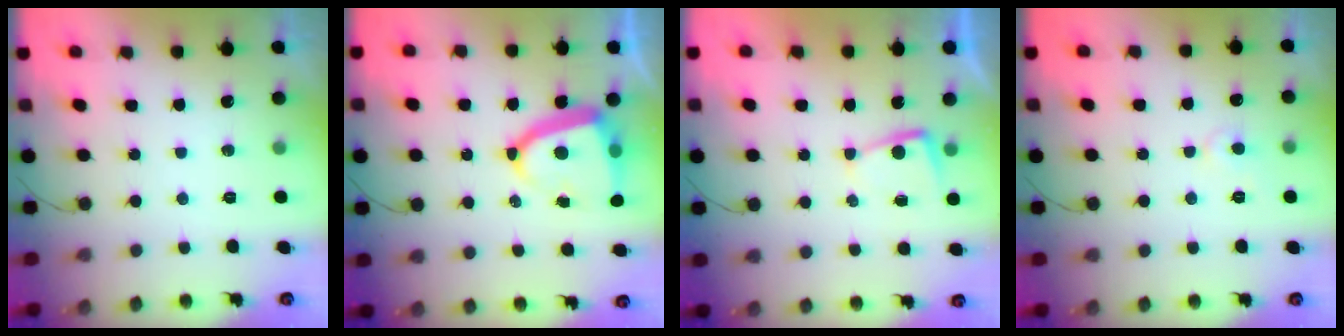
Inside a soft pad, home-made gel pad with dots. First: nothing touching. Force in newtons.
{"total": 12.8, "press": 12.7, "slide": 1.7}
{"total": 2.4, "press": 2.3, "slide": 0.4}
{"total": 3.8, "press": 3.8, "slide": 0.5}